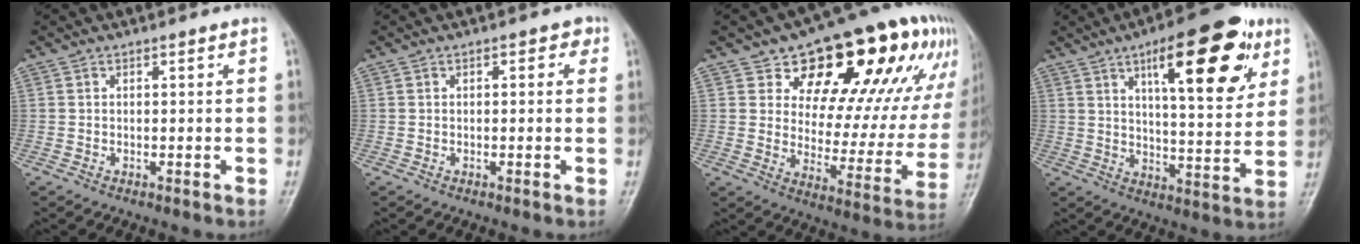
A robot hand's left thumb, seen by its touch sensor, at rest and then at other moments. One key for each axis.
{"total": 2.2, "fx": 0.7, "fy": 1.2, "fz": 1.7, "tx": -0.005, "ty": 0.004, "tz": -0.001}
{"total": 25.6, "fx": 13.9, "fy": 12.7, "fz": 17.2, "tx": -0.182, "ty": -0.027, "tz": 0.201}
{"total": 20.0, "fx": 9.2, "fy": 6.9, "fz": 16.4, "tx": -0.195, "ty": -0.027, "tz": 0.131}